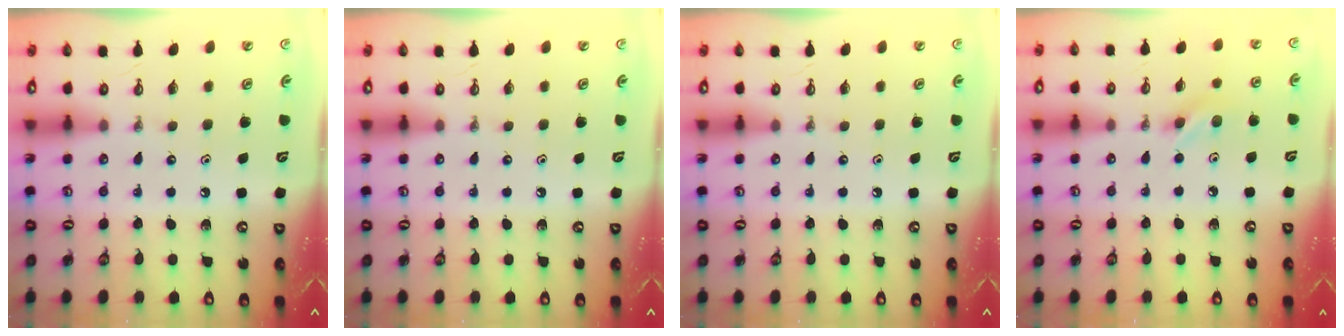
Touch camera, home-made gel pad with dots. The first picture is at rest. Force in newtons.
{"total": 0.0}
{"total": 0.0}
{"total": 7.4, "press": 7.1, "slide": 2.1}